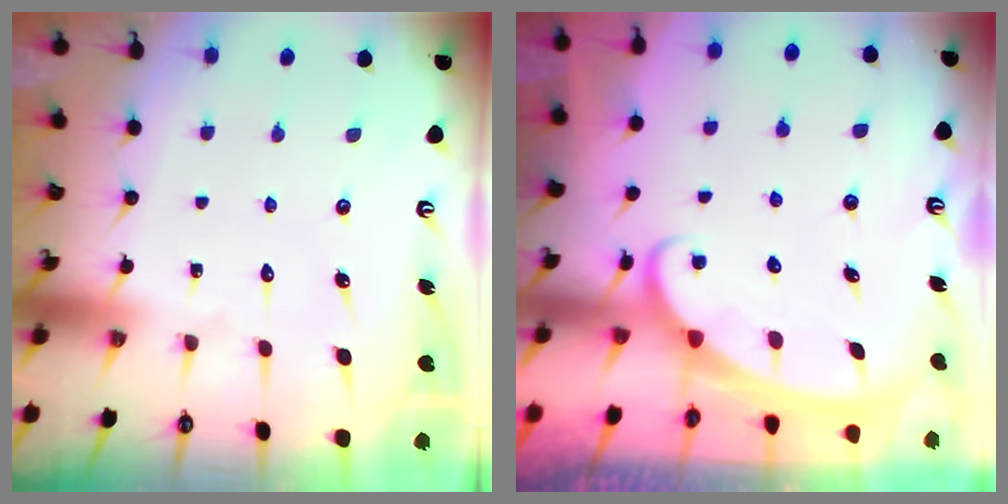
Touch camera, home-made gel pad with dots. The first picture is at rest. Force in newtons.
{"total": 2.3, "press": 2.3, "slide": 0.4}